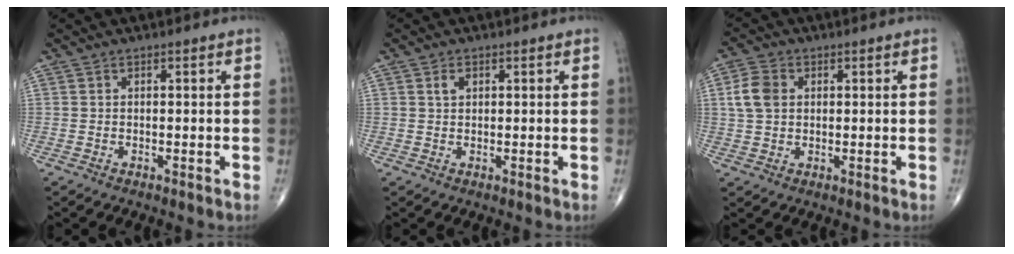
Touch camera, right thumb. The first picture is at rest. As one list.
[{"total": 1.6, "force": [0.6, 1.0, 1.0], "torque": [-0.015, 0.002, 0.012]}, {"total": 5.6, "force": [1.1, 4.1, 3.6], "torque": [-0.069, 0.006, 0.019]}]